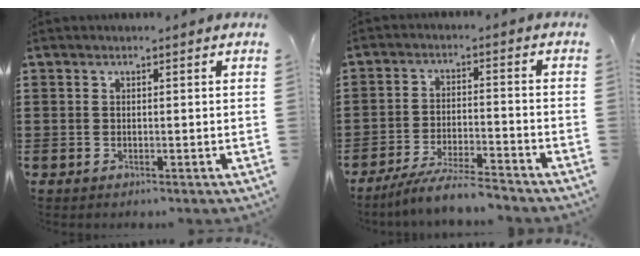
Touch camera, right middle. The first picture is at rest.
{"total": 5.9, "force": [-5.5, 0.0, 2.1], "torque": [-0.045, -0.010, -0.105]}